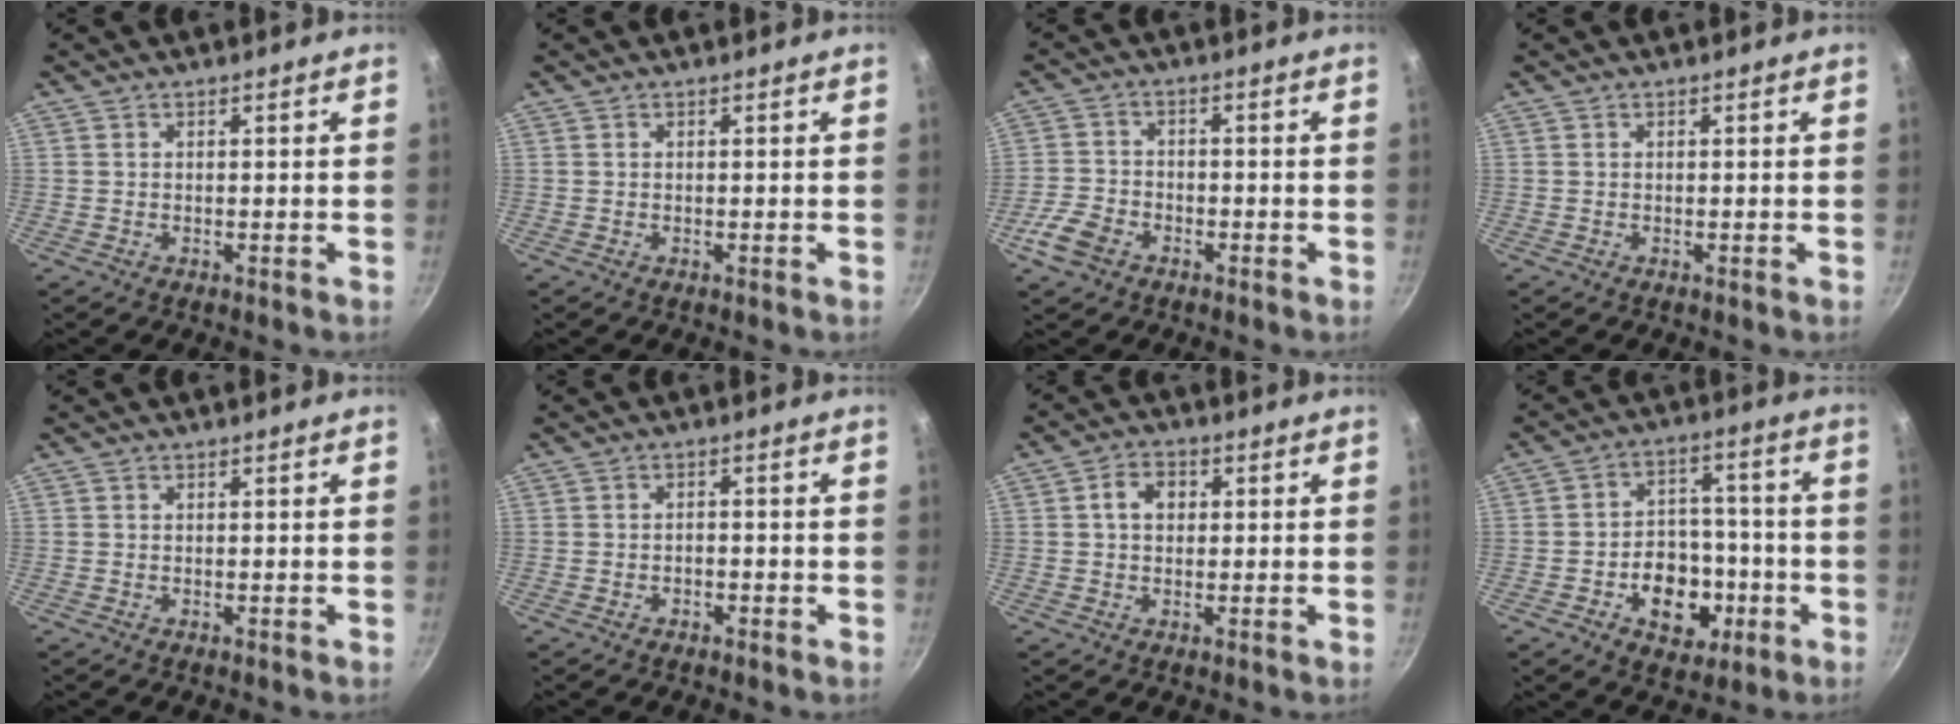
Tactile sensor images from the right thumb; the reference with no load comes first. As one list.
[{"total": 0.0}, {"total": 6.3, "force": [-3.4, 4.3, 3.1], "torque": [-0.059, 0.024, -0.068]}, {"total": 0.0}, {"total": 0.0}, {"total": 1.7, "force": [-1.0, 1.0, 0.9], "torque": [-0.010, 0.013, -0.016]}, {"total": 4.8, "force": [0.8, 3.7, 2.9], "torque": [-0.029, 0.010, 0.008]}, {"total": 13.4, "force": [-4.7, 9.8, 7.8], "torque": [-0.070, 0.034, -0.063]}]